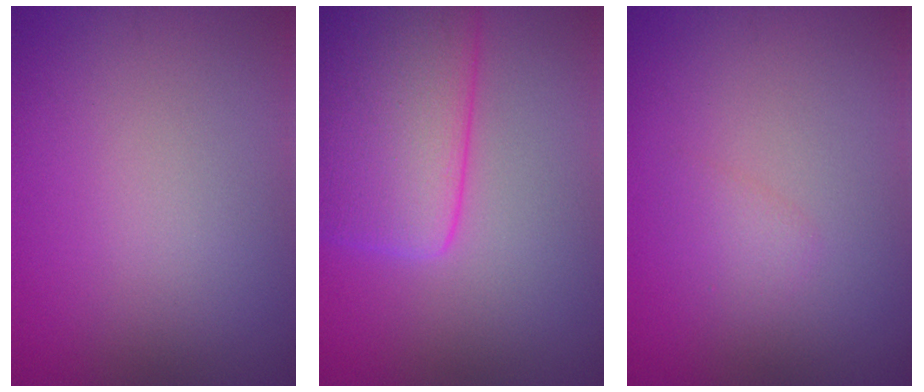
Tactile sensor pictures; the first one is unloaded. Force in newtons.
{"total": 8.5, "press": 8.5, "slide": 0.5}
{"total": 1.2, "press": 1.1, "slide": 0.1}